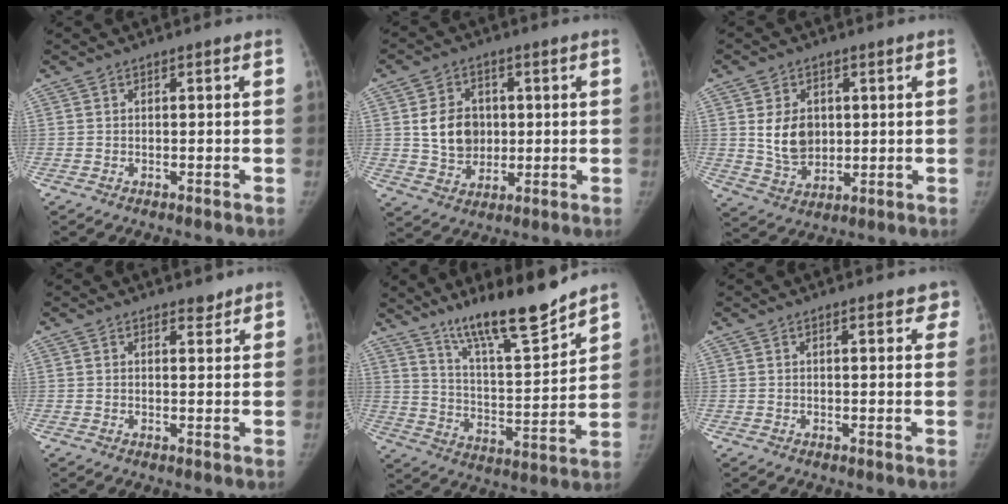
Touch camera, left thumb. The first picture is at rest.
{"total": 9.4, "force": [1.2, 7.8, 5.2], "torque": [-0.050, -0.007, 0.026]}
{"total": 8.6, "force": [1.5, 6.6, 5.4], "torque": [-0.060, -0.015, 0.039]}
{"total": 1.7, "force": [1.5, 0.8, 0.4], "torque": [0.011, -0.011, 0.018]}
{"total": 15.5, "force": [12.7, 1.9, 8.8], "torque": [-0.120, -0.086, 0.221]}
{"total": 3.8, "force": [2.5, 1.4, 2.5], "torque": [-0.002, -0.001, 0.026]}